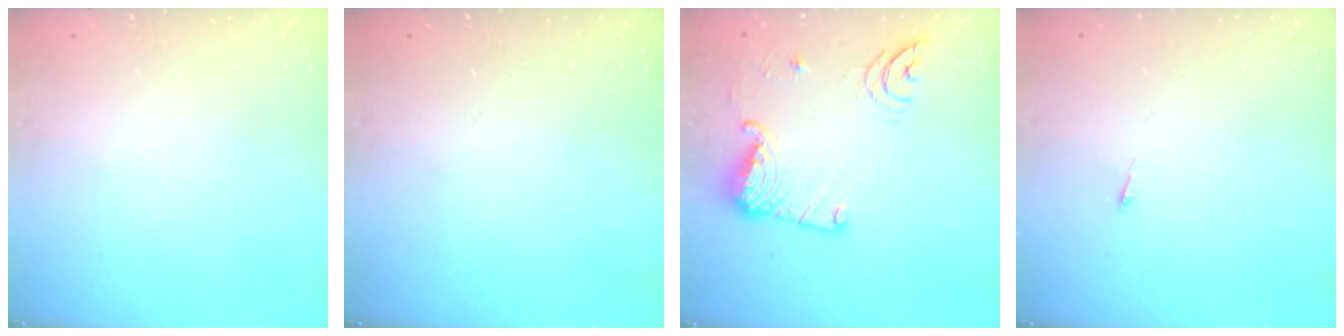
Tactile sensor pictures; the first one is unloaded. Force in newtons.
{"total": 0.0}
{"total": 14.3, "press": 14.2, "slide": 1.4}
{"total": 2.6, "press": 2.5, "slide": 0.3}